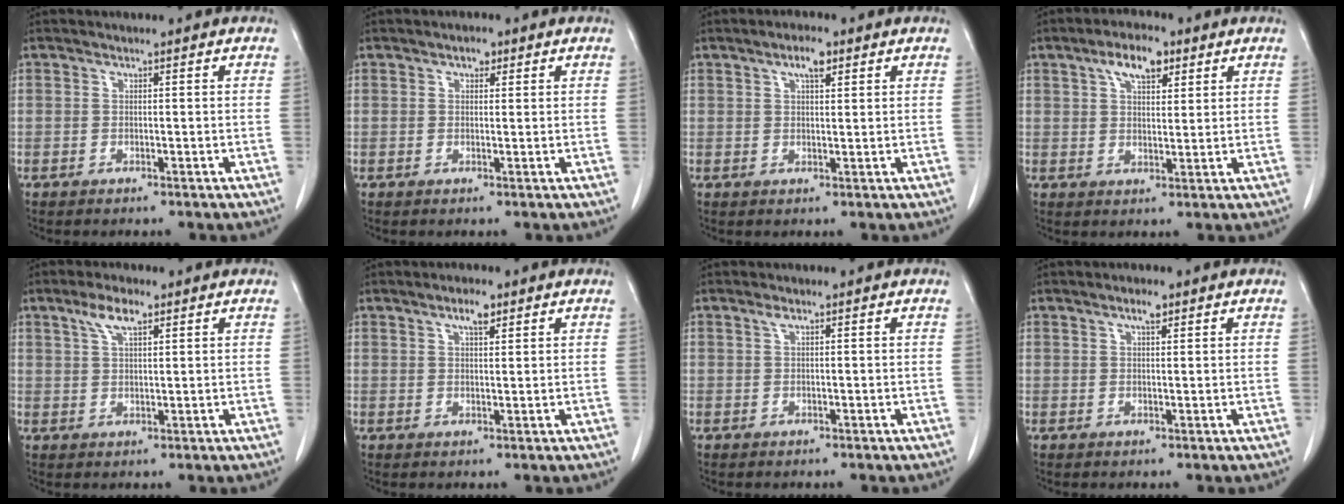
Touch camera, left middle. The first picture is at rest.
{"total": 1.4, "force": [0.8, 0.8, 0.8], "torque": [-0.015, 0.004, 0.012]}
{"total": 3.6, "force": [2.1, 1.0, 2.8], "torque": [-0.053, 0.005, 0.035]}
{"total": 6.1, "force": [3.4, 2.5, 4.4], "torque": [-0.078, 0.012, 0.056]}
{"total": 4.2, "force": [2.5, 1.2, 3.1], "torque": [-0.068, 0.009, 0.051]}
{"total": 2.8, "force": [1.7, 0.7, 2.0], "torque": [-0.038, 0.003, 0.029]}
{"total": 0.7, "force": [0.4, 0.1, 0.5], "torque": [-0.014, 0.005, 0.007]}
{"total": 1.8, "force": [1.1, 0.4, 1.3], "torque": [-0.026, 0.003, 0.019]}